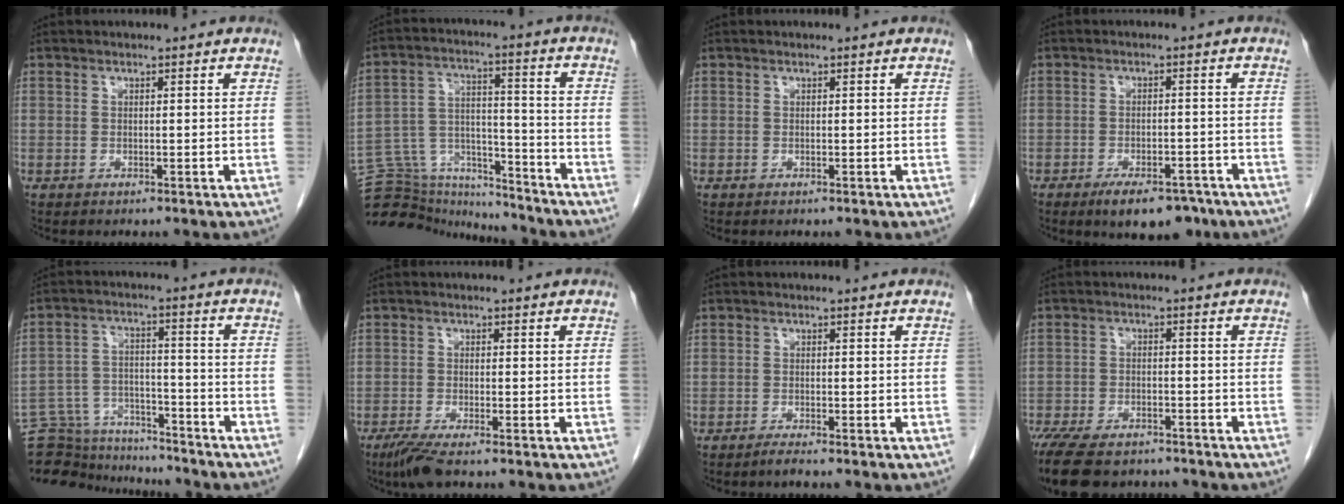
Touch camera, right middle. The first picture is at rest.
{"total": 15.2, "force": [-14.7, 3.3, 1.6], "torque": [-0.035, 0.050, -0.240]}
{"total": 0.0}
{"total": 7.4, "force": [-5.4, 3.0, 4.1], "torque": [-0.058, -0.001, -0.079]}
{"total": 14.2, "force": [-13.6, 3.1, 2.3], "torque": [-0.040, 0.029, -0.214]}
{"total": 3.8, "force": [-2.8, 0.2, 2.6], "torque": [-0.053, -0.011, -0.056]}
{"total": 1.1, "force": [-0.9, -0.3, 0.5], "torque": [-0.014, -0.003, -0.019]}
{"total": 13.2, "force": [-10.5, 5.2, 6.1], "torque": [-0.135, -0.015, -0.159]}